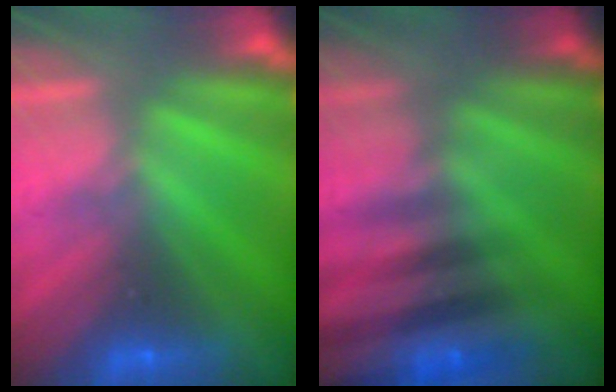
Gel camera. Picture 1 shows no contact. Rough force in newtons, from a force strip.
{"total": 2.9}